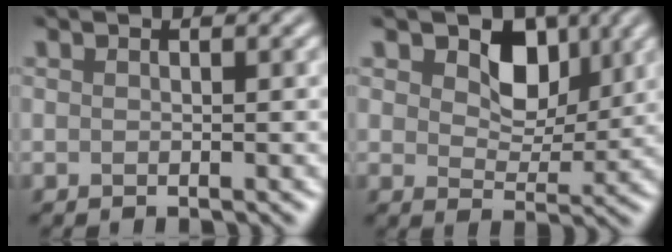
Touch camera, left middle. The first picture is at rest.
{"total": 4.0, "force": [2.0, 2.6, 2.2], "torque": [-0.044, -0.003, 0.030]}